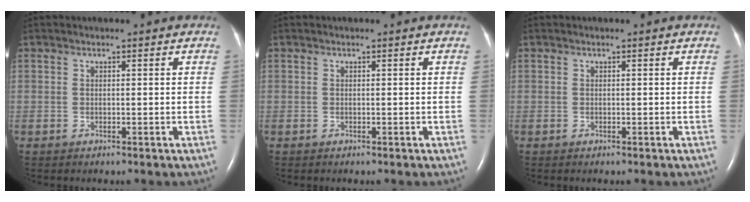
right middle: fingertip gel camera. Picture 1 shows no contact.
{"total": 0.0}
{"total": 0.0}